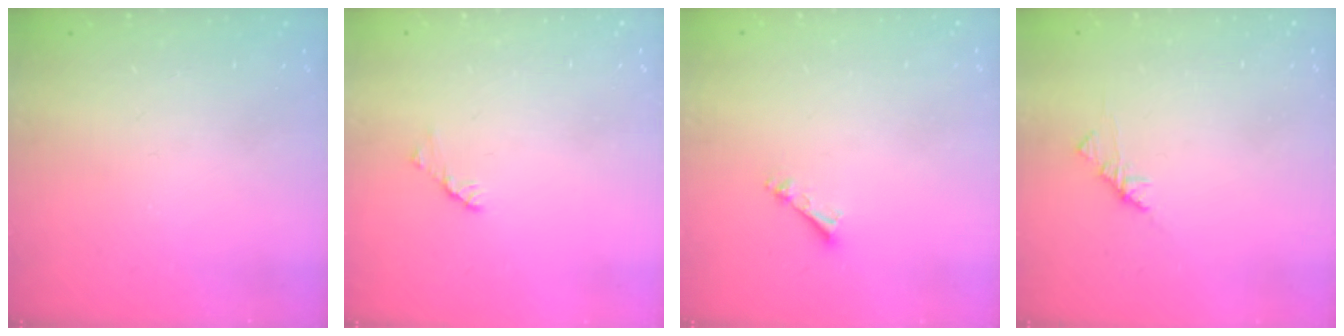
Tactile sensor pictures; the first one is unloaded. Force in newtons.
{"total": 1.7, "press": 1.6, "slide": 0.4}
{"total": 3.4, "press": 3.4, "slide": 0.4}
{"total": 1.9, "press": 1.7, "slide": 0.6}